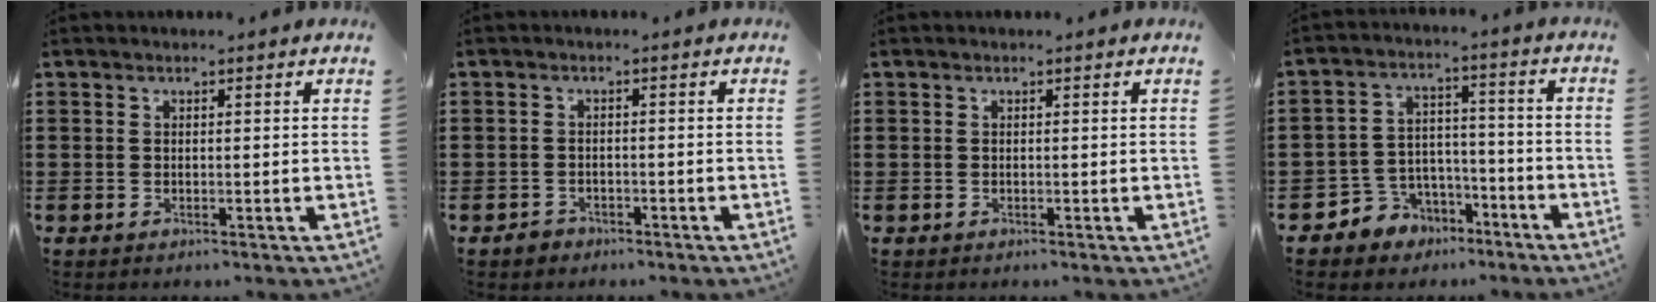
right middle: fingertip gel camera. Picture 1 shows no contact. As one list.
[{"total": 1.4, "force": [-1.1, 0.8, 0.0], "torque": [-0.005, -0.001, -0.024]}, {"total": 0.0}, {"total": 5.8, "force": [-4.2, 4.0, -0.1], "torque": [-0.026, 0.006, -0.084]}]